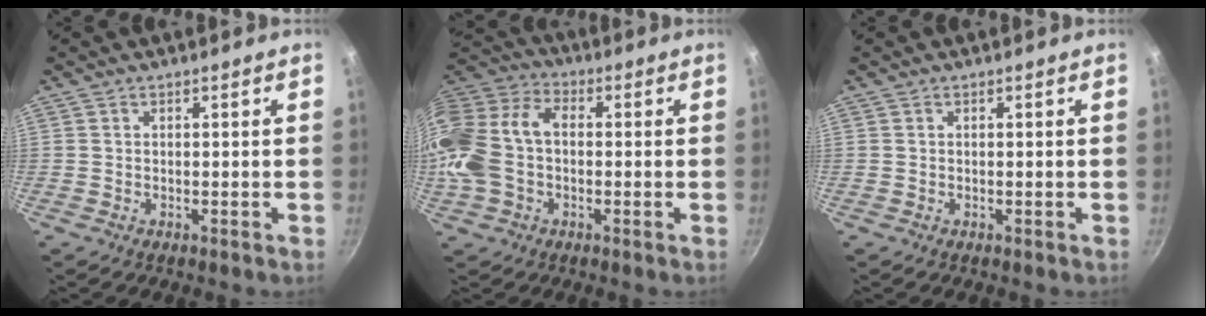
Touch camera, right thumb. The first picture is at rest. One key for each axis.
{"total": 18.7, "fx": -1.5, "fy": 13.3, "fz": 13.1, "tx": -0.276, "ty": 0.047, "tz": -0.040}
{"total": 0.0}